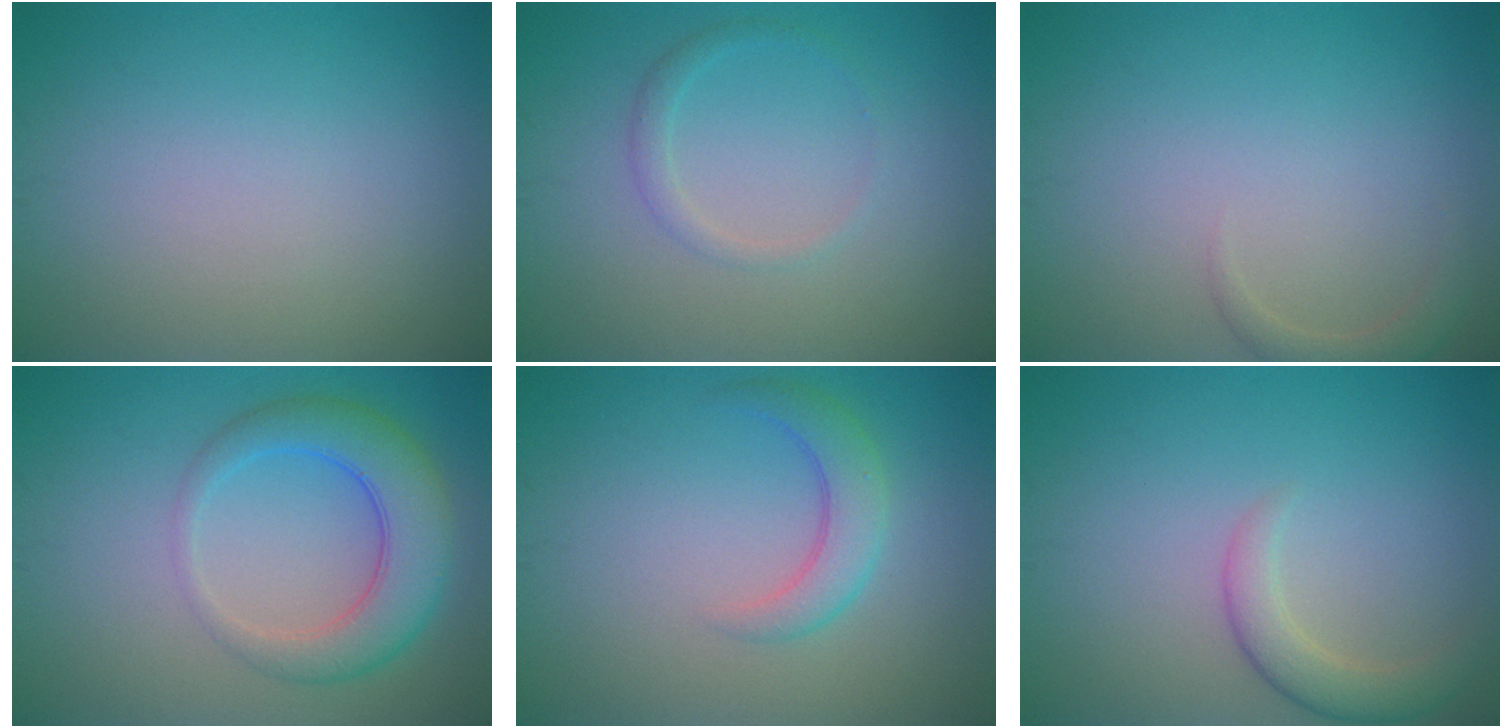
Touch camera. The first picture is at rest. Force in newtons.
{"total": 1.3, "press": 1.3, "slide": 0.0}
{"total": 1.5, "press": 1.5, "slide": 0.2}
{"total": 5.5, "press": 5.5, "slide": 0.3}
{"total": 2.8, "press": 2.8, "slide": 0.1}
{"total": 2.7, "press": 2.7, "slide": 0.2}